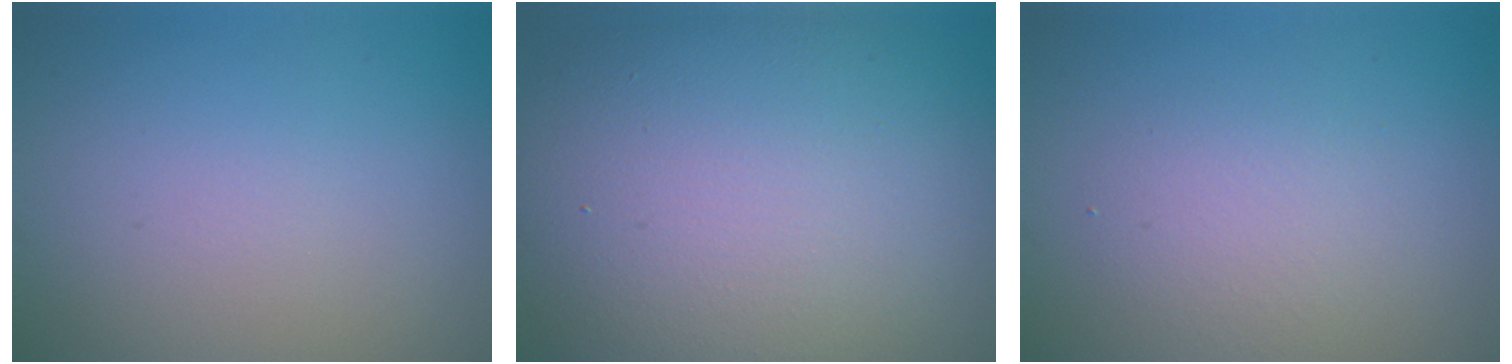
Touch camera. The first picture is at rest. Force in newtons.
{"total": 14.9, "press": 14.8, "slide": 0.7}
{"total": 2.3, "press": 2.3, "slide": 0.0}